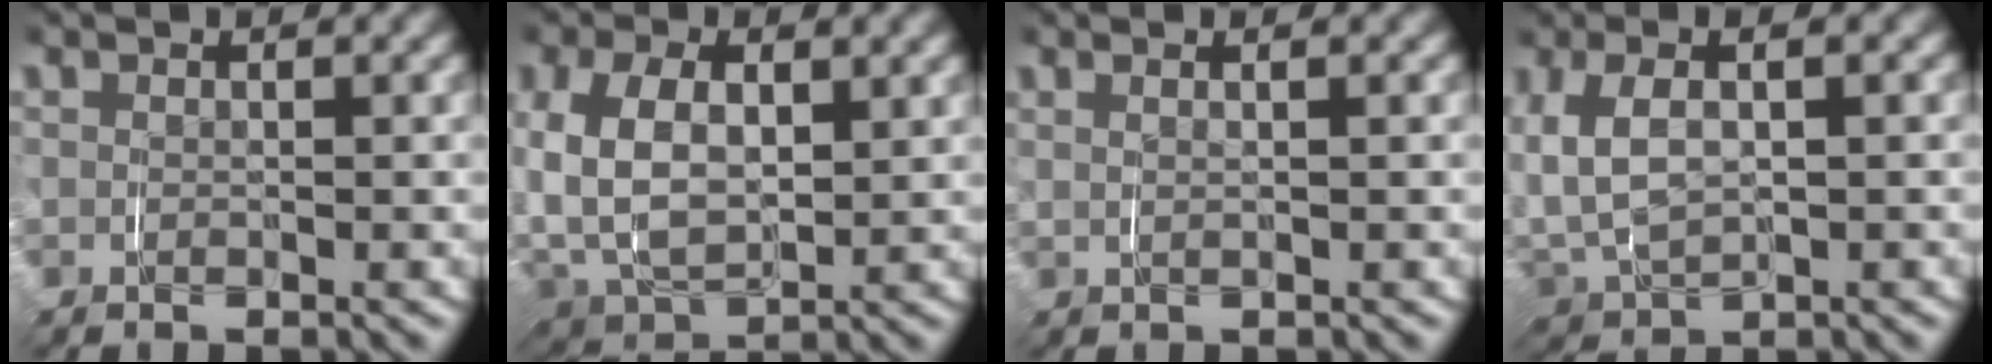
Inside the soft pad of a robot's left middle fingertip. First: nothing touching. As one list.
[{"total": 4.0, "force": [0.9, 3.3, 2.1], "torque": [-0.057, -0.011, 0.010]}, {"total": 1.4, "force": [1.0, -0.9, 0.2], "torque": [0.009, 0.011, 0.015]}, {"total": 2.5, "force": [0.6, 1.9, 1.6], "torque": [-0.044, -0.007, 0.012]}]